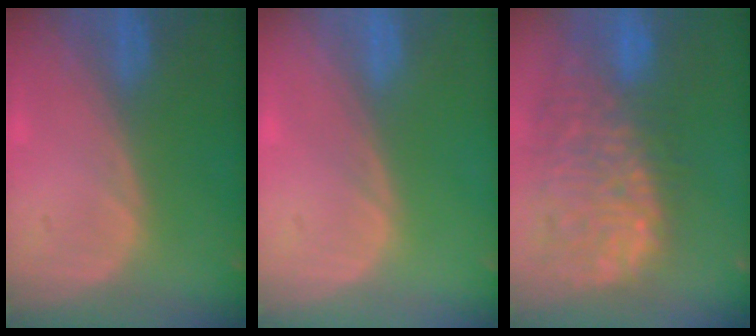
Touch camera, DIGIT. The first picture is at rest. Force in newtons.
{"total": 0.0}
{"total": 13.8, "press": 11.6, "slide": 7.5}